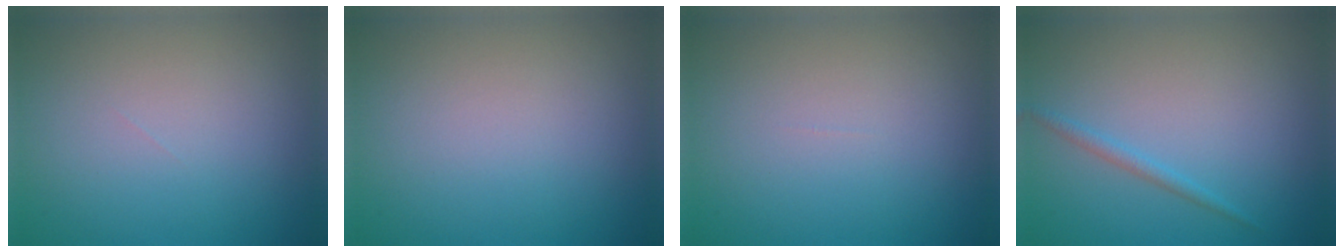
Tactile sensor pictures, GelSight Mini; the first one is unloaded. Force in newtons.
{"total": 0.0}
{"total": 0.0}
{"total": 1.1, "press": 1.1, "slide": 0.1}